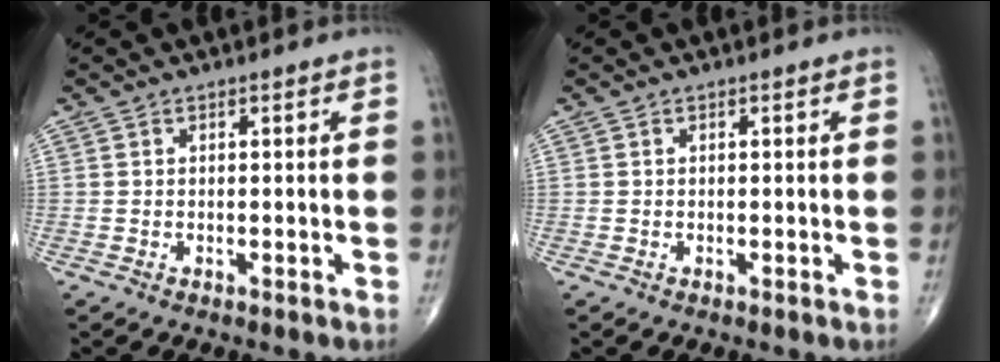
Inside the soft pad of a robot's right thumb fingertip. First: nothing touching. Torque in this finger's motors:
{"motor_torque": [0.01, 0.00, 0.02, -0.04, 0.01]}